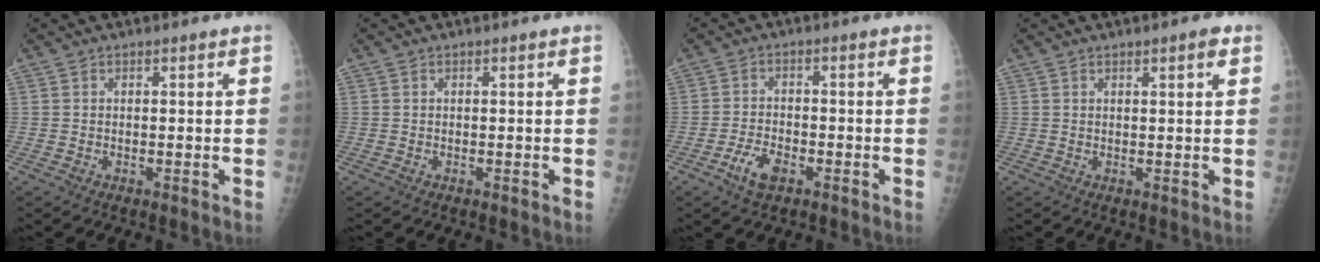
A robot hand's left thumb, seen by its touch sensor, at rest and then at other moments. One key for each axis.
{"total": 0.0}
{"total": 5.0, "fx": -2.8, "fy": 2.4, "fz": 3.4, "tx": -0.064, "ty": 0.016, "tz": -0.048}
{"total": 2.3, "fx": 1.3, "fy": 0.4, "fz": 1.8, "tx": -0.023, "ty": -0.003, "tz": 0.015}